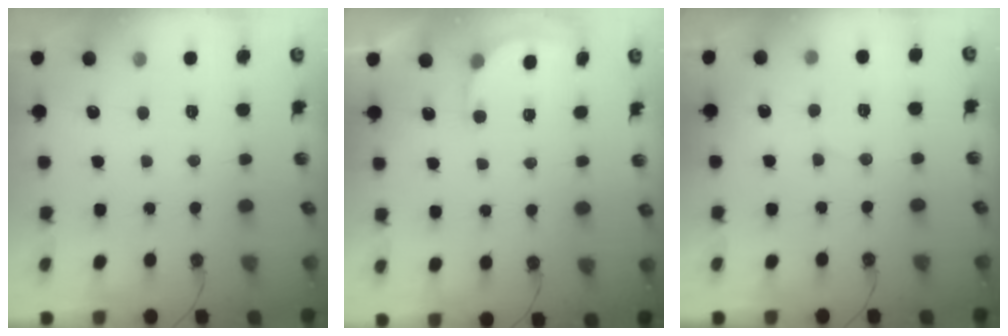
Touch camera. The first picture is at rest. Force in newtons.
{"total": 2.6, "press": 2.3, "slide": 1.1}
{"total": 4.0, "press": 3.9, "slide": 0.9}